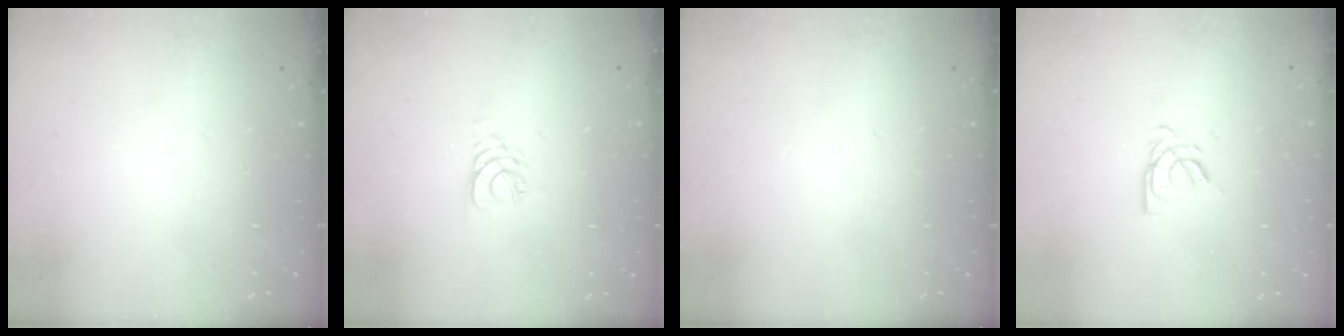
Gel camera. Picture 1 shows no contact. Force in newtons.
{"total": 3.0, "press": 2.9, "slide": 0.4}
{"total": 0.0}
{"total": 4.7, "press": 4.7, "slide": 0.3}